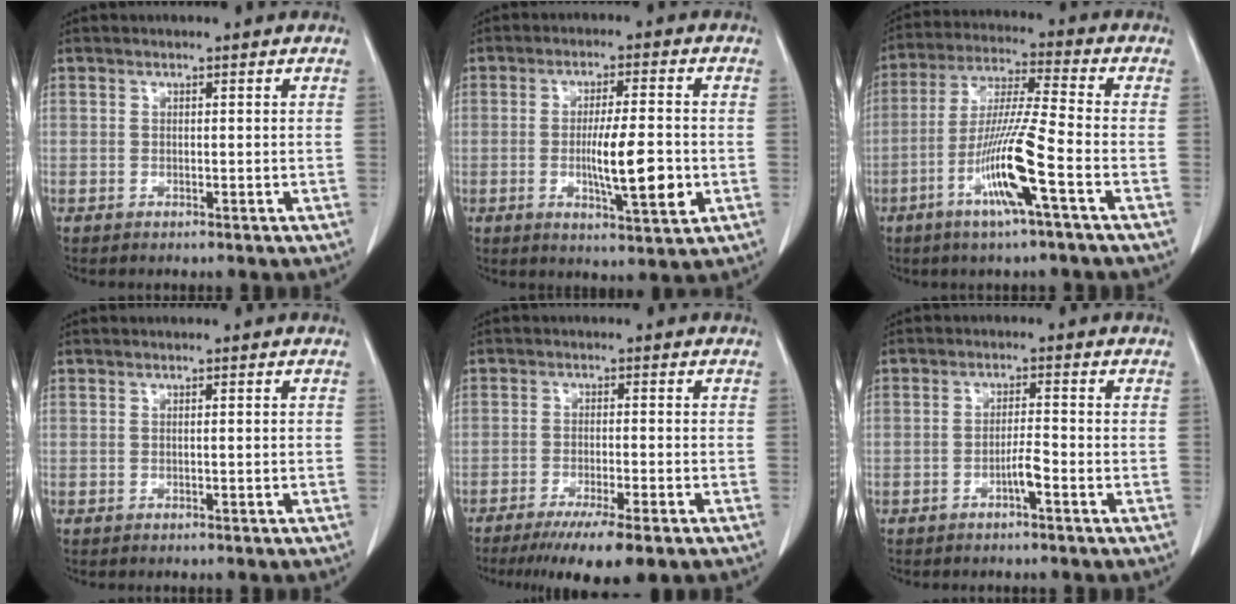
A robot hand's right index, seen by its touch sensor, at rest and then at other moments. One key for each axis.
{"total": 9.4, "fx": -1.7, "fy": 1.2, "fz": 9.2, "tx": -0.148, "ty": -0.011, "tz": -0.028}
{"total": 12.2, "fx": -4.8, "fy": -0.7, "fz": 11.1, "tx": -0.221, "ty": -0.011, "tz": -0.096}
{"total": 0.6, "fx": -0.1, "fy": 0.0, "fz": 0.5, "tx": -0.010, "ty": 0.000, "tz": 0.000}
{"total": 9.8, "fx": -6.9, "fy": 0.6, "fz": 6.9, "tx": -0.101, "ty": -0.021, "tz": -0.103}
{"total": 2.8, "fx": -1.4, "fy": 0.0, "fz": 2.4, "tx": -0.041, "ty": 0.001, "tz": -0.027}